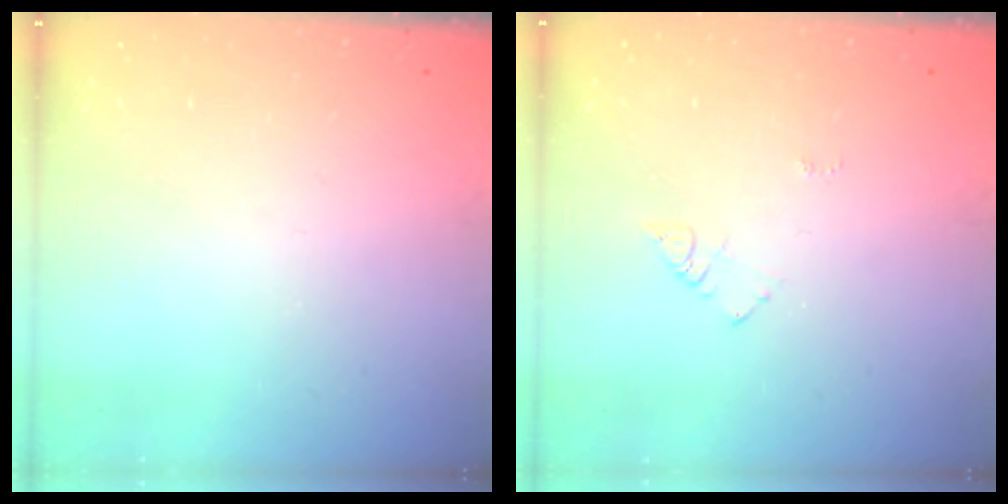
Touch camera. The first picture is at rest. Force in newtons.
{"total": 5.4, "press": 5.4, "slide": 0.5}